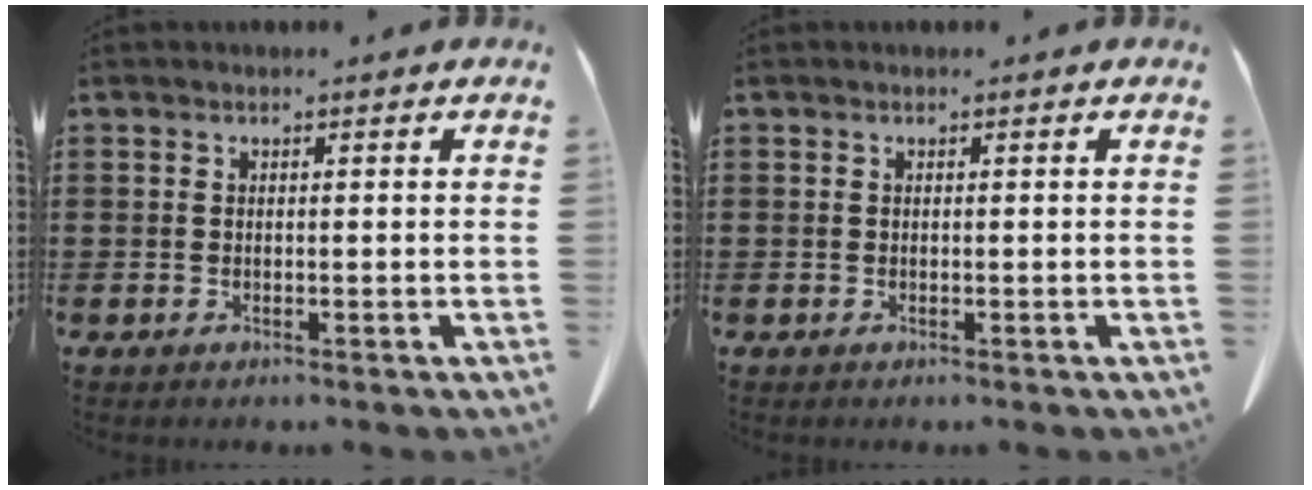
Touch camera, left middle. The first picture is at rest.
{"total": 0.0}